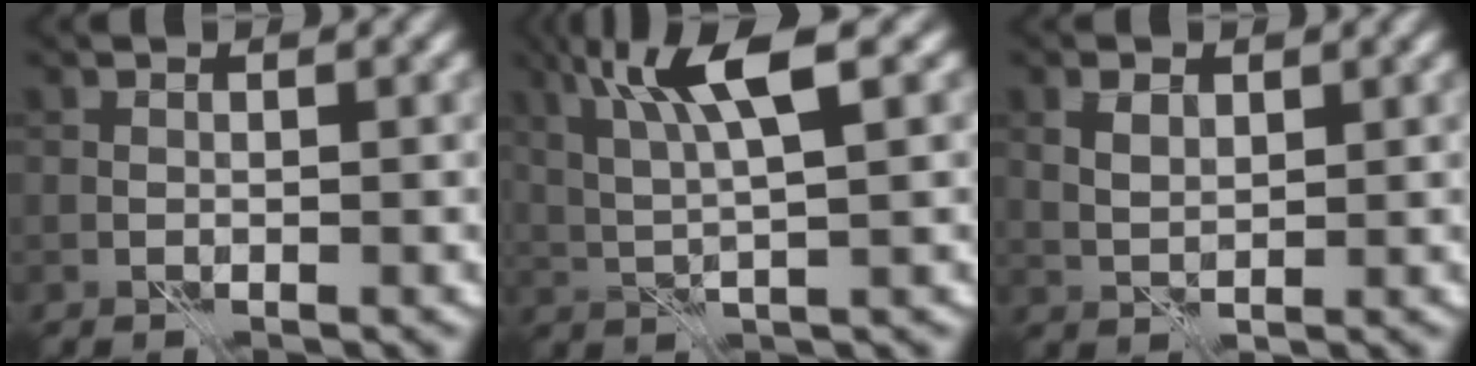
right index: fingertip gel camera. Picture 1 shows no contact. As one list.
[{"total": 7.0, "force": [3.1, 1.4, 6.2], "torque": [-0.114, 0.010, 0.058]}, {"total": 2.0, "force": [1.0, 1.2, 1.3], "torque": [-0.029, 0.001, 0.019]}]